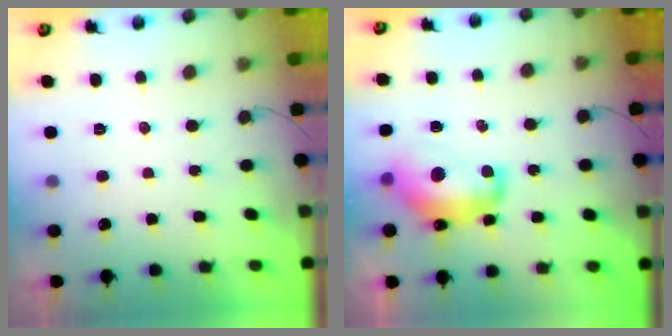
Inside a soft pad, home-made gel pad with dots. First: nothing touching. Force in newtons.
{"total": 13.1, "press": 13.1, "slide": 1.3}